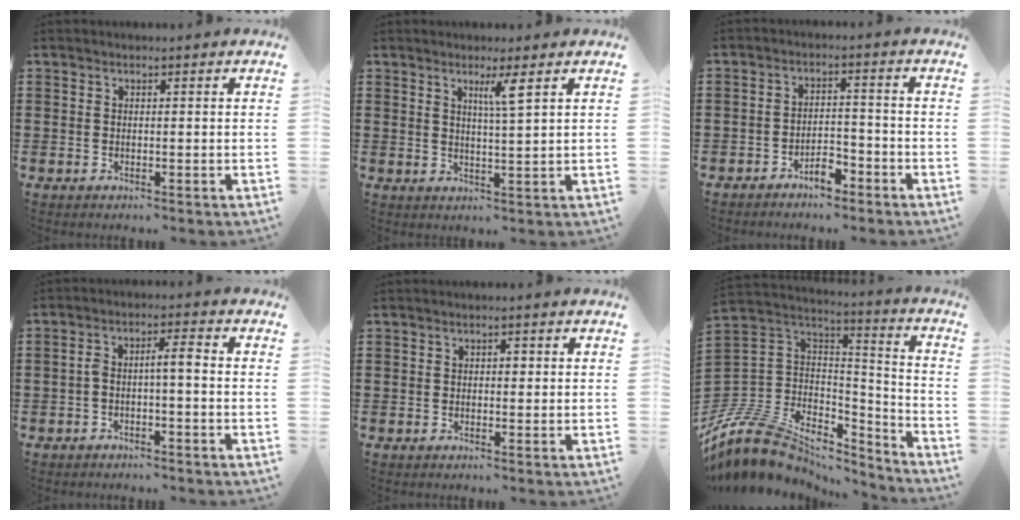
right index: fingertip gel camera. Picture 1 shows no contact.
{"total": 3.2, "force": [1.8, -0.3, 2.6], "torque": [-0.047, -0.009, 0.027]}
{"total": 3.9, "force": [-3.2, 1.3, 1.8], "torque": [-0.033, 0.011, -0.062]}
{"total": 3.1, "force": [-0.9, 0.7, 2.9], "torque": [-0.056, 0.010, -0.022]}
{"total": 1.0, "force": [0.1, 0.5, 0.8], "torque": [-0.016, 0.006, 0.001]}
{"total": 11.8, "force": [-8.1, 7.0, 5.0], "torque": [-0.133, 0.016, -0.155]}